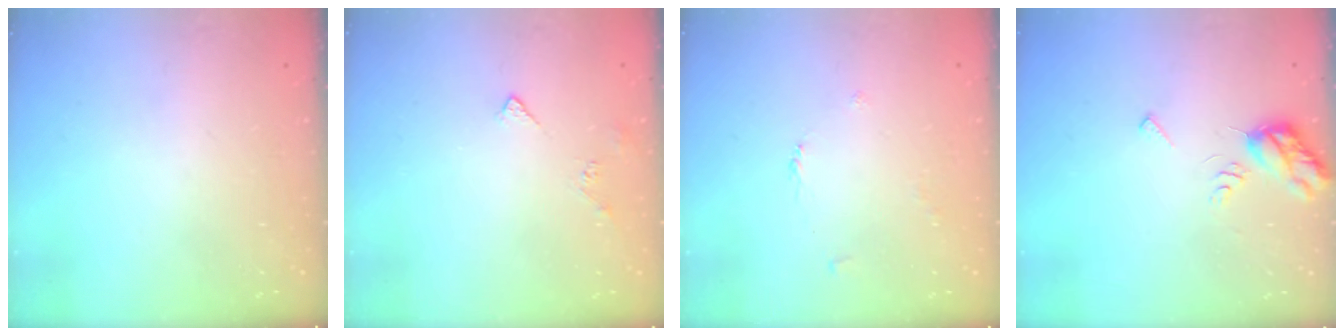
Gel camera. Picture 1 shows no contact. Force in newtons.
{"total": 3.4, "press": 3.4, "slide": 0.7}
{"total": 2.6, "press": 2.6, "slide": 0.4}
{"total": 7.9, "press": 7.8, "slide": 0.5}